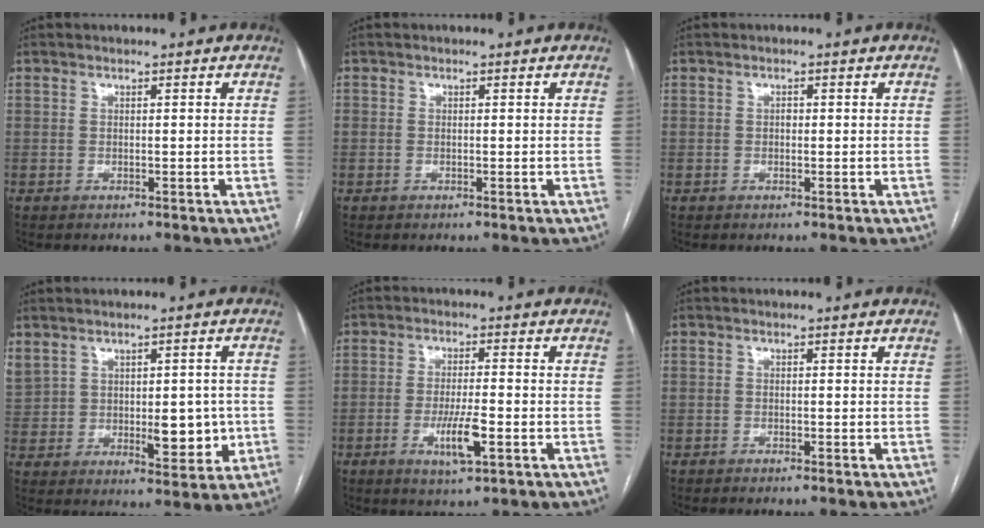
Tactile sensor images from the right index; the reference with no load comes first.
{"total": 0.0}
{"total": 0.7, "force": [0.0, 0.4, 0.5], "torque": [-0.006, 0.003, -0.004]}
{"total": 12.1, "force": [1.6, 7.0, 9.7], "torque": [-0.174, 0.012, 0.051]}
{"total": 6.2, "force": [-2.2, 0.8, 5.8], "torque": [-0.109, -0.010, -0.036]}
{"total": 0.6, "force": [-0.5, -0.1, 0.4], "torque": [-0.007, 0.000, -0.010]}